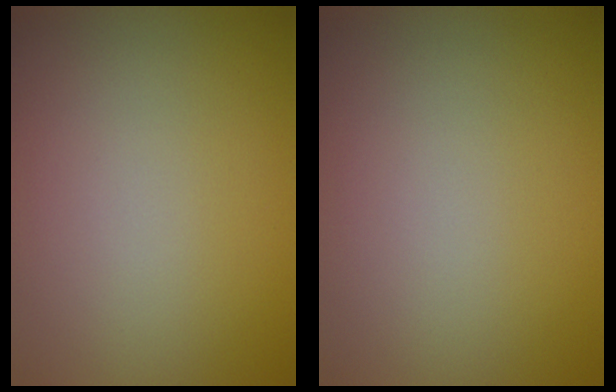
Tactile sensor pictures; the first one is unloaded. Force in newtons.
{"total": 0.0}